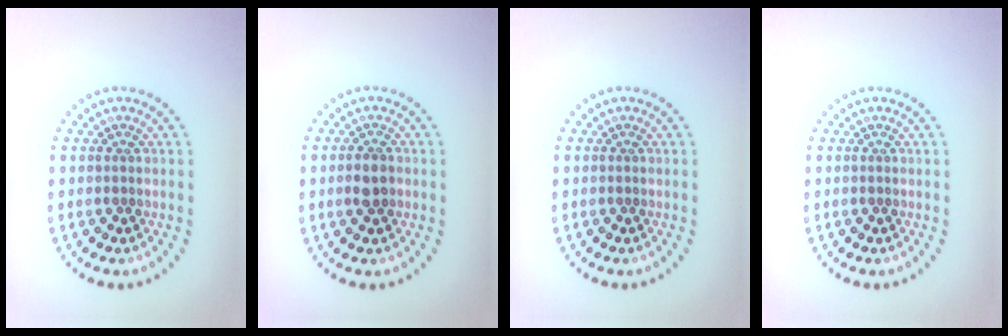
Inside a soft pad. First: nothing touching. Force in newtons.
{"total": 2.0, "press": 1.9, "slide": 0.4}
{"total": 0.0}
{"total": 0.0}